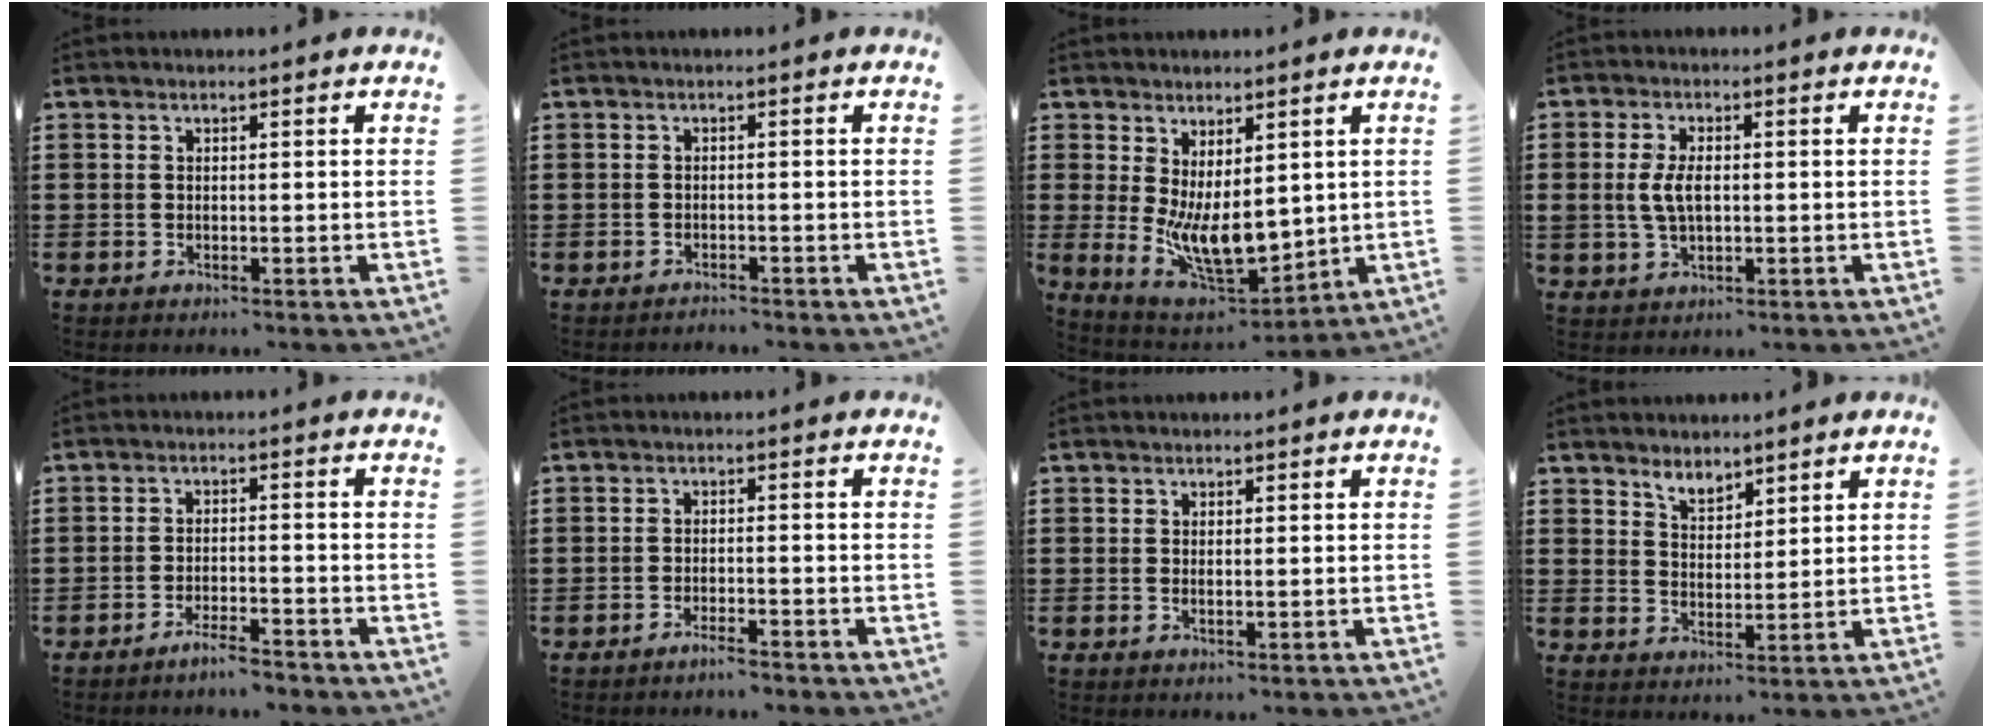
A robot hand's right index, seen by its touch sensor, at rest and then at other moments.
{"total": 1.0, "force": [-1.0, -0.1, -0.1], "torque": [-0.003, 0.000, -0.021]}
{"total": 9.0, "force": [0.6, 4.9, 7.5], "torque": [-0.152, -0.015, 0.021]}
{"total": 4.5, "force": [0.3, 2.4, 3.8], "torque": [-0.092, 0.002, -0.001]}
{"total": 3.3, "force": [-3.0, 0.1, 1.3], "torque": [-0.025, 0.002, -0.057]}
{"total": 2.0, "force": [-1.7, 0.0, 1.1], "torque": [-0.021, -0.001, -0.031]}
{"total": 0.7, "force": [0.3, 0.2, 0.6], "torque": [-0.012, 0.001, 0.005]}
{"total": 3.4, "force": [3.2, 1.1, 0.4], "torque": [-0.017, 0.000, 0.061]}